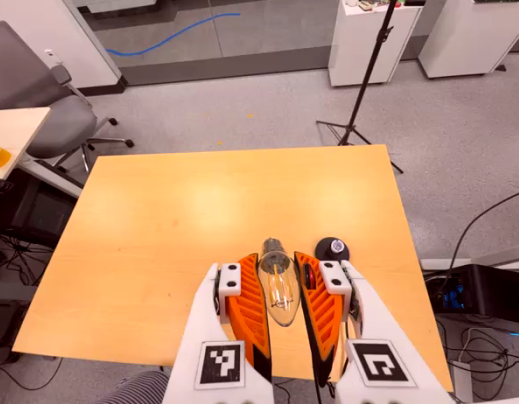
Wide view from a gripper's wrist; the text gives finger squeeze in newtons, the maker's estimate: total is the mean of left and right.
{"total": 23.6, "left": 25.6, "right": 21.6}